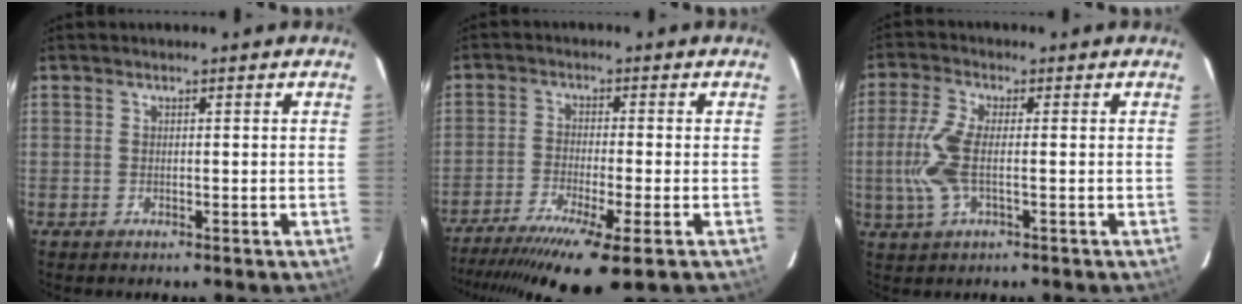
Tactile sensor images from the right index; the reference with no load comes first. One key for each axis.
{"total": 15.9, "fx": -11.2, "fy": 1.7, "fz": 11.2, "tx": -0.223, "ty": -0.052, "tz": -0.184}
{"total": 8.0, "fx": -0.9, "fy": 2.7, "fz": 7.5, "tx": -0.169, "ty": 0.000, "tz": -0.018}